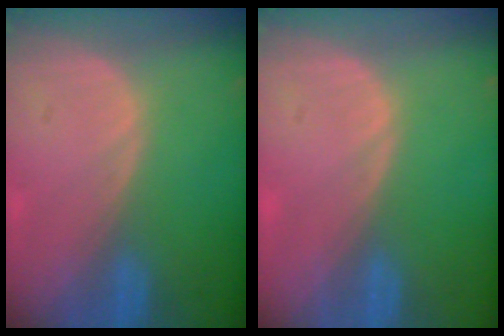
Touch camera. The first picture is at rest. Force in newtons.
{"total": 0.0}